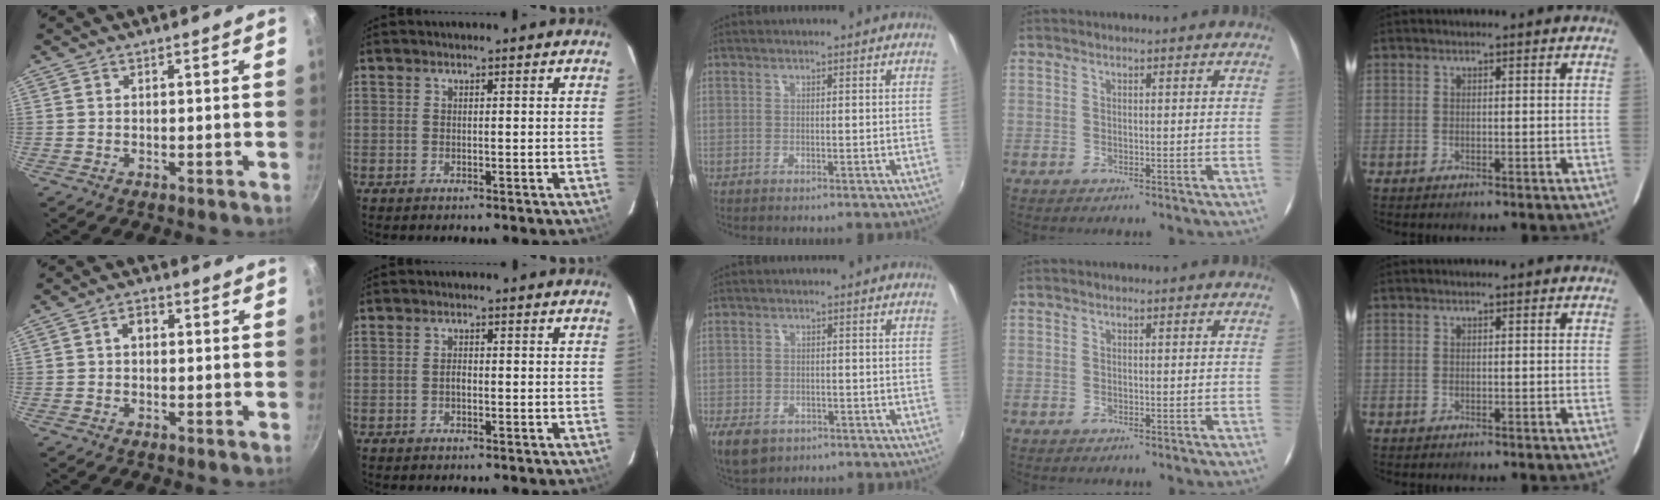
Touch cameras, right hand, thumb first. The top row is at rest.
{"thumb": {"total": 2.8, "force": [0.3, 2.0, 1.9], "torque": [-0.024, 0.010, 0.000]}, "index": {"total": 1.0, "force": [-0.4, 0.5, 0.7], "torque": [-0.013, 0.005, -0.008]}, "middle": {"total": 7.2, "force": [-4.2, 4.4, 3.9], "torque": [-0.095, -0.023, -0.070]}}